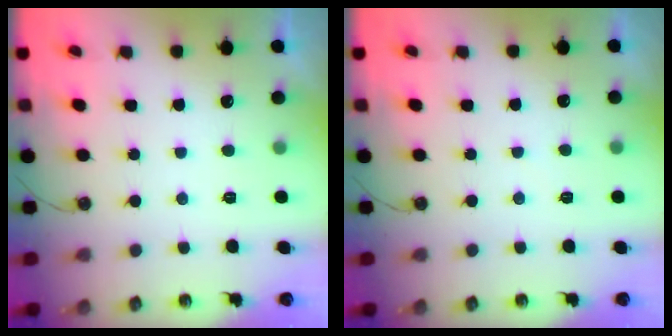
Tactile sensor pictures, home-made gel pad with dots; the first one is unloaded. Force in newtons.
{"total": 1.2, "press": 1.2, "slide": 0.3}